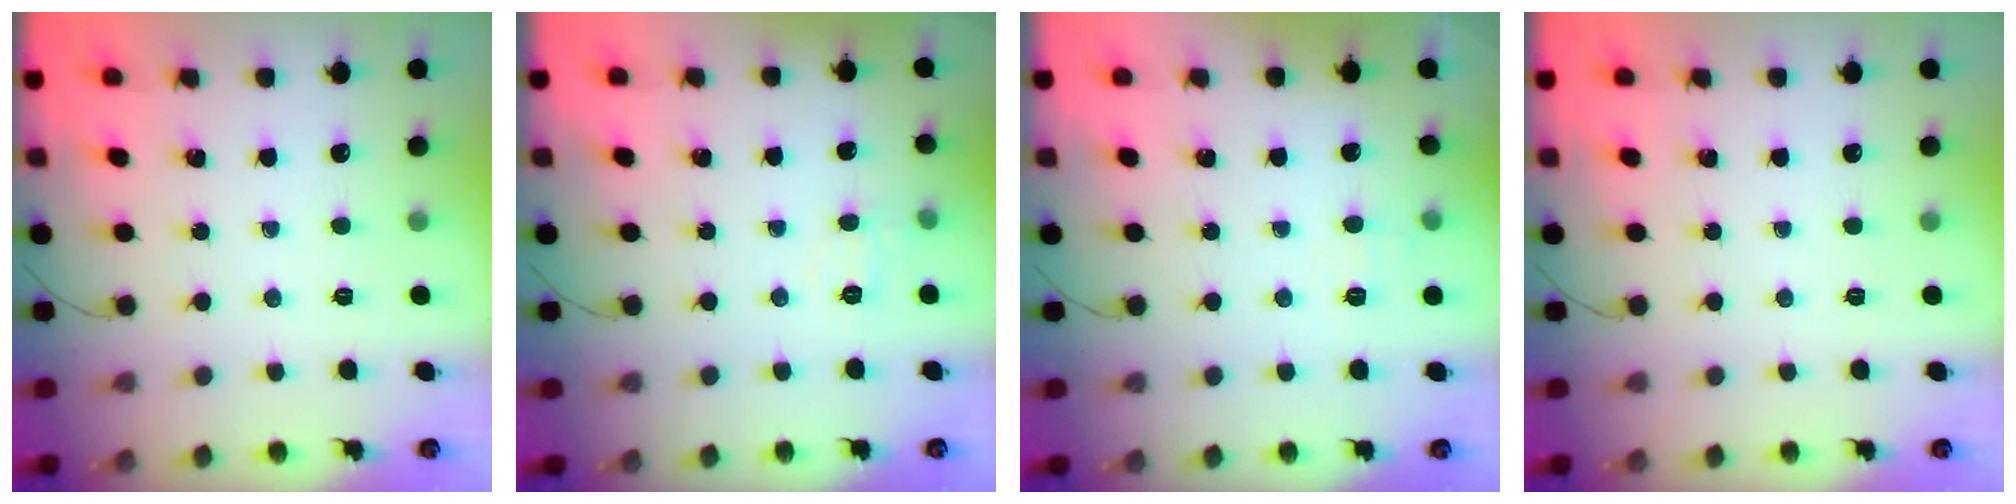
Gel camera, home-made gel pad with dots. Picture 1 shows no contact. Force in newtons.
{"total": 4.9, "press": 4.7, "slide": 1.4}
{"total": 3.1, "press": 2.8, "slide": 1.5}
{"total": 0.0}